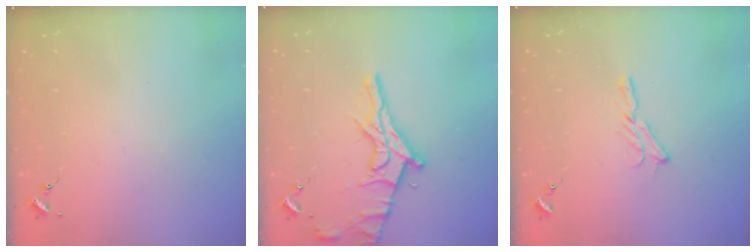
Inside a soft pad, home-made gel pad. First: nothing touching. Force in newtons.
{"total": 15.5, "press": 15.4, "slide": 1.4}
{"total": 6.4, "press": 6.4, "slide": 0.1}